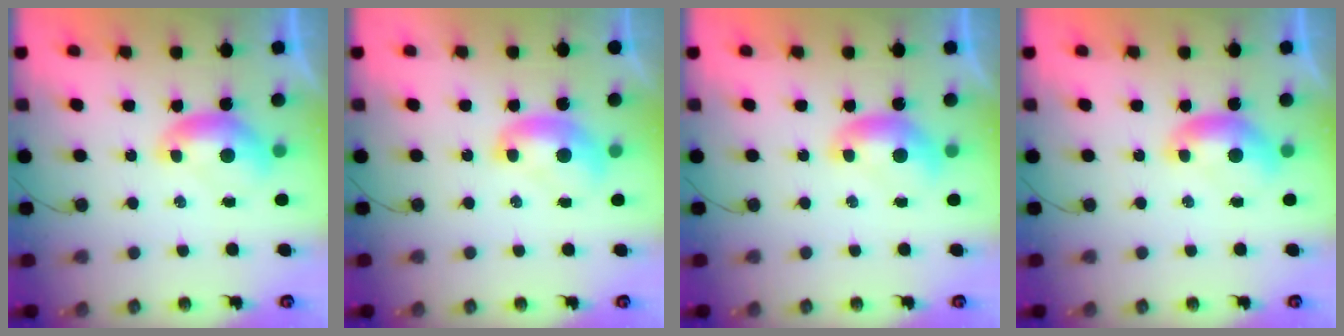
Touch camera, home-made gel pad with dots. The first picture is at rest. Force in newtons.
{"total": 1.6, "press": 1.5, "slide": 0.3}
{"total": 0.0}
{"total": 0.0}